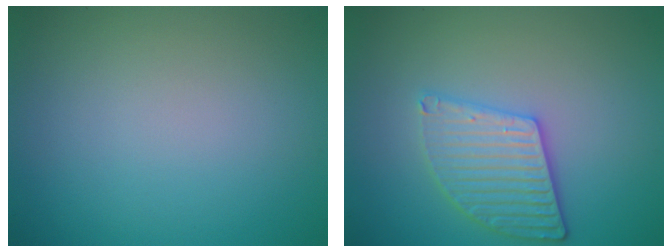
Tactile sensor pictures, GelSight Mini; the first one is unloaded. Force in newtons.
{"total": 3.7, "press": 3.3, "slide": 1.7}